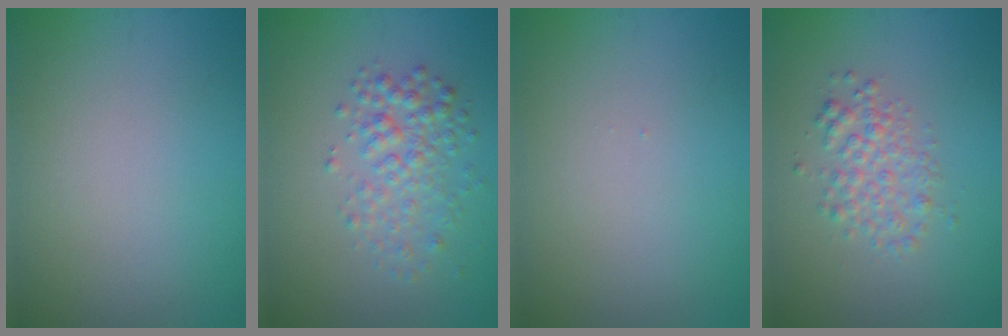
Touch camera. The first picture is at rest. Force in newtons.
{"total": 3.1, "press": 3.1, "slide": 0.1}
{"total": 0.0}
{"total": 2.6, "press": 2.6, "slide": 0.0}